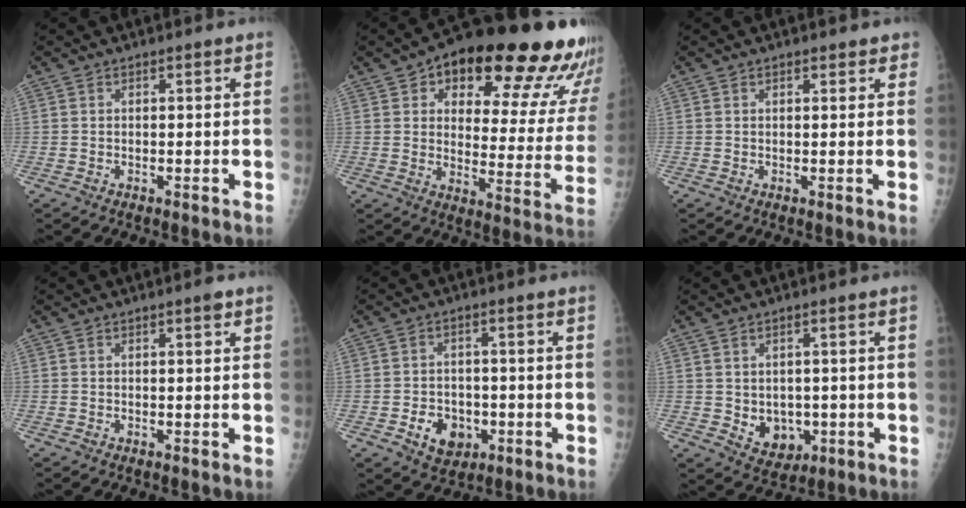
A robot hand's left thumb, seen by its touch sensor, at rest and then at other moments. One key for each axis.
{"total": 26.2, "fx": 15.9, "fy": 9.5, "fz": 18.6, "tx": -0.204, "ty": -0.049, "tz": 0.210}
{"total": 1.7, "fx": 1.3, "fy": 0.8, "fz": 0.8, "tx": 0.004, "ty": -0.003, "tz": 0.010}
{"total": 1.0, "fx": 0.5, "fy": 0.2, "fz": 0.8, "tx": -0.012, "ty": 0.000, "tz": 0.006}
{"total": 6.9, "fx": -2.3, "fy": 5.4, "fz": 3.6, "tx": -0.032, "ty": 0.010, "tz": -0.030}
{"total": 6.1, "fx": -0.7, "fy": 5.0, "fz": 3.5, "tx": -0.026, "ty": -0.005, "tz": 0.008}